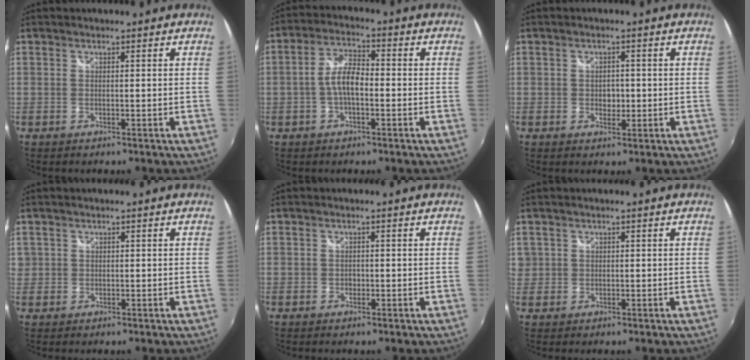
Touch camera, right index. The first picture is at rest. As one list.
[{"total": 5.8, "force": [-1.4, 2.4, 5.1], "torque": [-0.103, 0.015, -0.027]}, {"total": 2.4, "force": [-0.3, 2.0, 1.3], "torque": [-0.019, 0.000, -0.005]}, {"total": 1.8, "force": [0.2, 1.8, 0.1], "torque": [0.002, -0.001, 0.002]}, {"total": 1.0, "force": [-0.4, 0.9, 0.2], "torque": [-0.002, -0.003, -0.004]}, {"total": 2.4, "force": [0.4, 2.3, 0.2], "torque": [0.001, 0.000, 0.006]}]